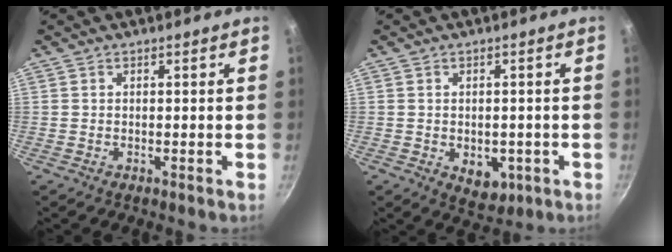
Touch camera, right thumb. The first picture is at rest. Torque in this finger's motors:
{"motor_torque": [-0.32, 0.32, -0.26, 0.14, 0.12]}